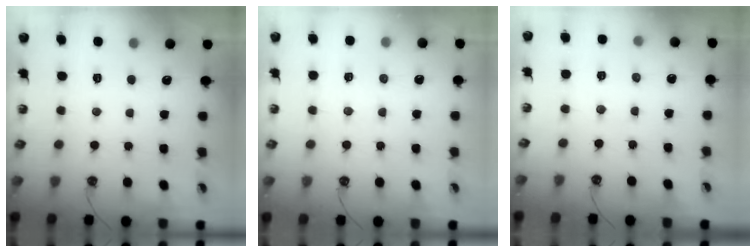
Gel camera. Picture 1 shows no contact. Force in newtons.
{"total": 4.6, "press": 4.6, "slide": 0.7}
{"total": 5.6, "press": 5.6, "slide": 0.6}